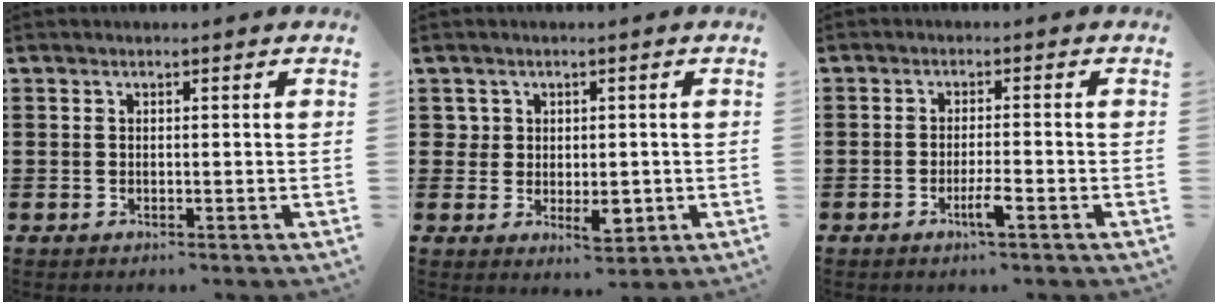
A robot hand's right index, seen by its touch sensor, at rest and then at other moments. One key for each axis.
{"total": 4.0, "fx": 0.1, "fy": 3.2, "fz": 2.4, "tx": -0.042, "ty": 0.007, "tz": 0.003}
{"total": 3.2, "fx": -1.7, "fy": 0.2, "fz": 2.7, "tx": -0.052, "ty": -0.004, "tz": -0.032}